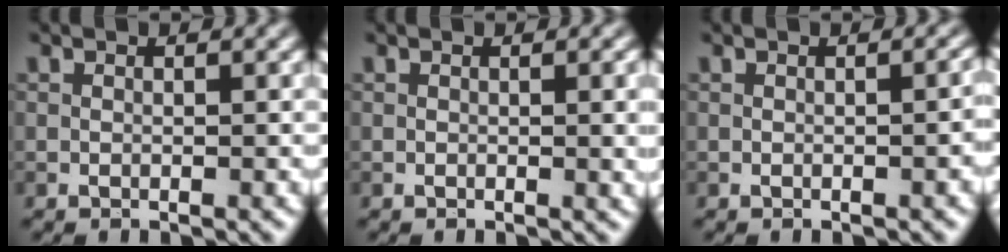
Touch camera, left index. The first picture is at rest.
{"total": 1.9, "force": [0.1, 0.5, 1.9], "torque": [-0.023, -0.002, -0.001]}
{"total": 1.6, "force": [-0.4, 0.5, 1.4], "torque": [-0.014, 0.002, -0.004]}